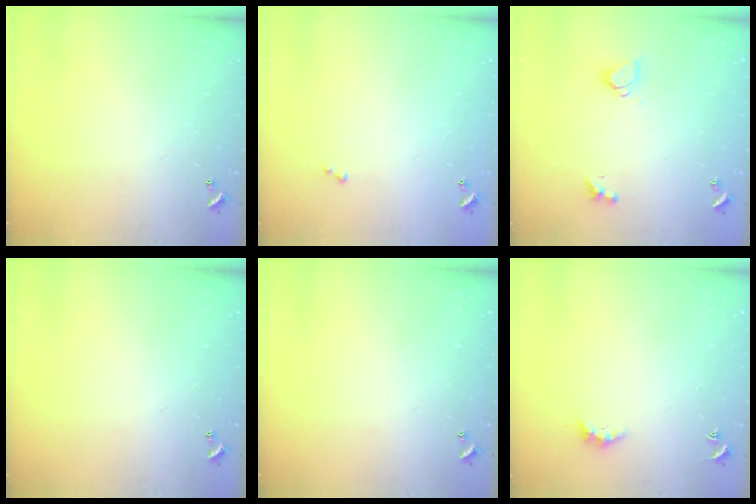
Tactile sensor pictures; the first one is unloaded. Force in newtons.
{"total": 0.0}
{"total": 1.6, "press": 1.5, "slide": 0.4}
{"total": 0.0}
{"total": 0.0}
{"total": 2.4, "press": 2.4, "slide": 0.6}